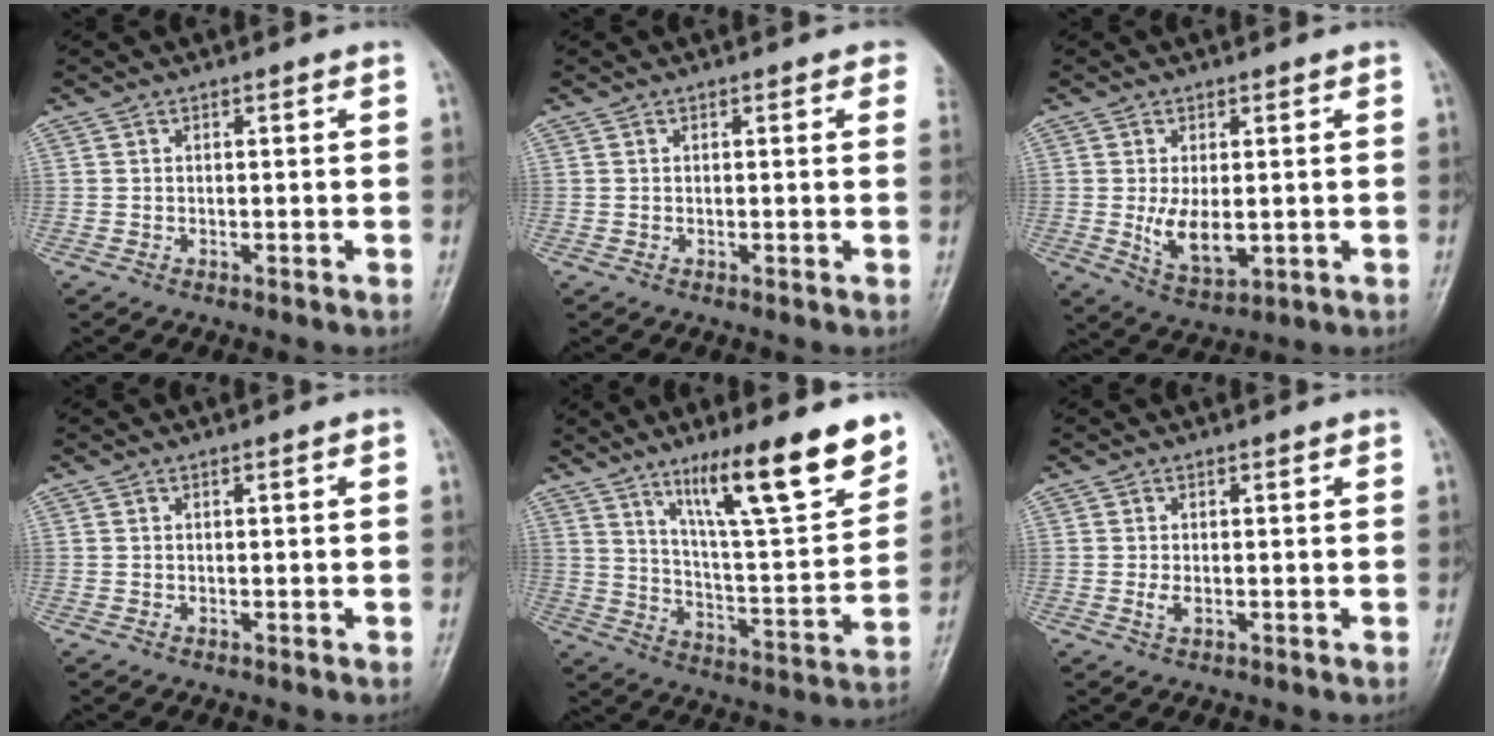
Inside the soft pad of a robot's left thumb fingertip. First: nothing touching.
{"total": 2.3, "force": [1.4, 1.0, 1.5], "torque": [0.000, 0.002, 0.009]}
{"total": 6.8, "force": [-0.3, 3.8, 5.6], "torque": [-0.090, -0.019, 0.008]}
{"total": 0.5, "force": [0.1, 0.1, 0.5], "torque": [-0.008, 0.000, 0.001]}
{"total": 18.5, "force": [12.2, 3.3, 13.4], "torque": [-0.181, -0.072, 0.203]}
{"total": 1.5, "force": [0.0, 0.9, 1.2], "torque": [-0.025, -0.004, 0.001]}